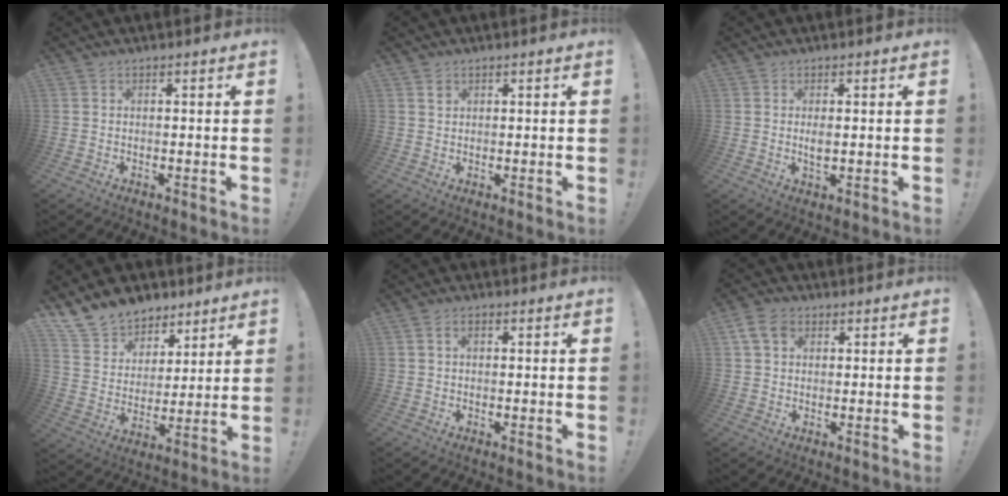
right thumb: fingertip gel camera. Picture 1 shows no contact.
{"total": 1.4, "force": [0.8, 1.1, 0.4], "torque": [0.007, -0.006, 0.013]}
{"total": 2.4, "force": [0.1, 1.1, 2.2], "torque": [-0.035, -0.002, 0.001]}
{"total": 11.9, "force": [9.1, 7.4, 1.9], "torque": [-0.039, -0.072, 0.177]}
{"total": 2.0, "force": [0.3, 1.3, 1.5], "torque": [-0.020, 0.003, 0.004]}
{"total": 6.7, "force": [2.5, 4.8, 3.8], "torque": [-0.069, 0.001, 0.049]}